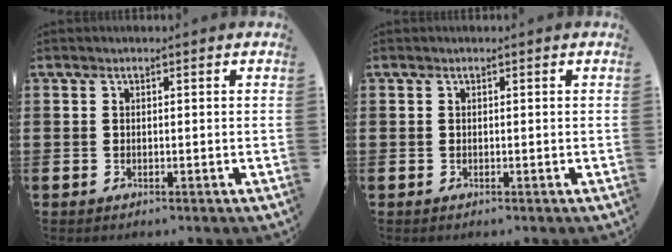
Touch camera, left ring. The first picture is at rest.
{"total": 0.0}